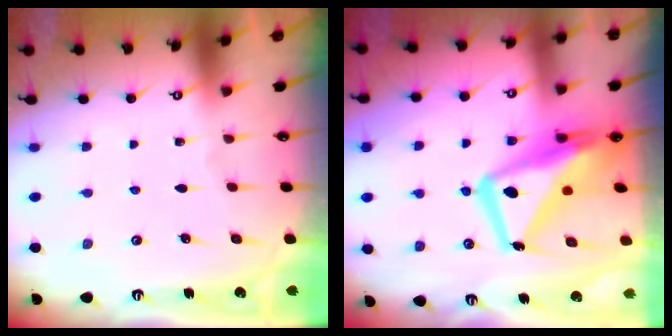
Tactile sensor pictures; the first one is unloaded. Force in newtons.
{"total": 16.9, "press": 16.9, "slide": 1.7}